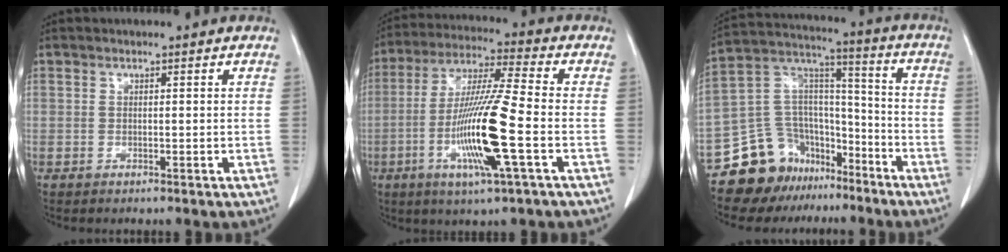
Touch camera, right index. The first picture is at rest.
{"total": 14.6, "force": [-4.0, 0.0, 14.1], "torque": [-0.281, -0.014, -0.077]}
{"total": 16.8, "force": [-12.4, 10.3, 4.6], "torque": [-0.091, 0.092, -0.214]}